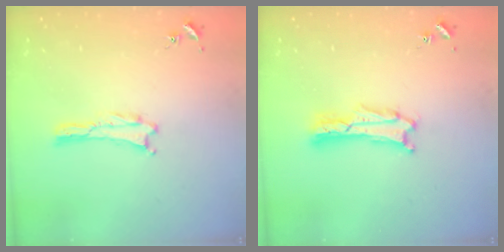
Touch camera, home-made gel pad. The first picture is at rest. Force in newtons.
{"total": 1.7, "press": 1.7, "slide": 0.3}